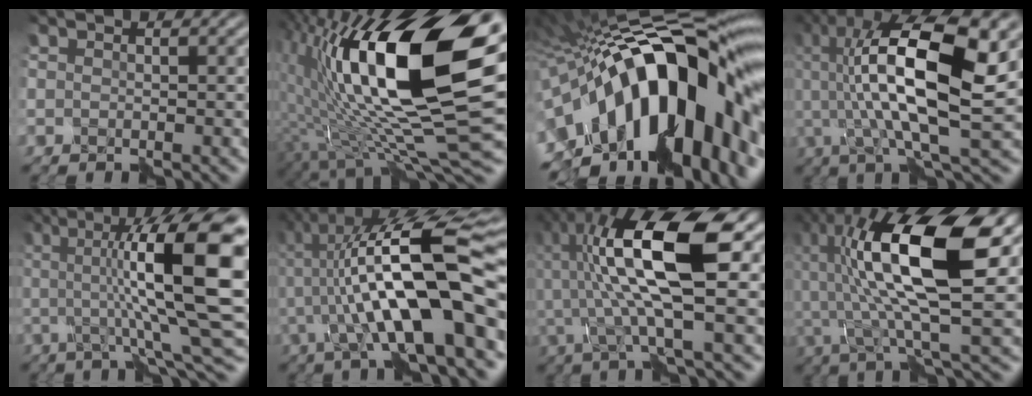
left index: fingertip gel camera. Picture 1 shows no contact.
{"total": 17.8, "force": [4.4, 6.2, 16.1], "torque": [-0.279, 0.007, 0.068]}
{"total": 20.1, "force": [-2.7, 10.7, 16.8], "torque": [-0.273, 0.011, -0.052]}
{"total": 13.5, "force": [2.8, 3.4, 12.7], "torque": [-0.220, 0.015, 0.047]}
{"total": 13.9, "force": [2.4, 2.9, 13.4], "torque": [-0.177, 0.012, 0.038]}
{"total": 14.7, "force": [0.4, 3.5, 14.3], "torque": [-0.229, 0.037, 0.003]}
{"total": 11.0, "force": [1.5, 2.9, 10.5], "torque": [-0.203, 0.018, 0.022]}
{"total": 13.3, "force": [2.7, 4.1, 12.4], "torque": [-0.234, 0.009, 0.045]}